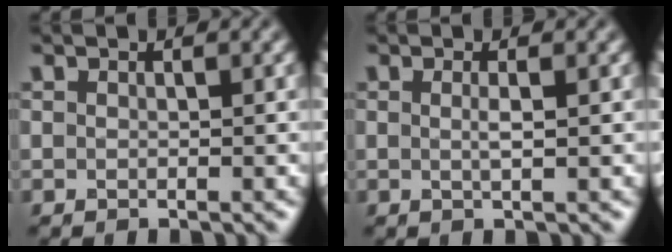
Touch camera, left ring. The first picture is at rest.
{"total": 1.4, "force": [0.1, 0.3, 1.3], "torque": [-0.023, 0.002, -0.002]}